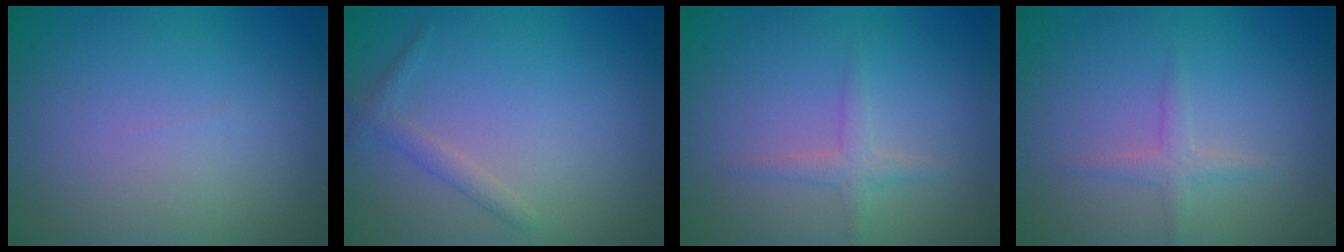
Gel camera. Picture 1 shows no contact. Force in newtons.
{"total": 1.3, "press": 1.3, "slide": 0.1}
{"total": 1.5, "press": 1.5, "slide": 0.1}
{"total": 1.4, "press": 1.4, "slide": 0.1}